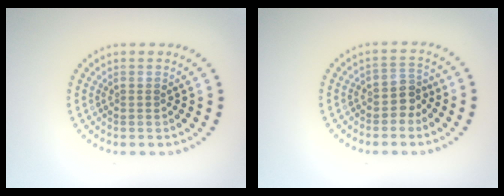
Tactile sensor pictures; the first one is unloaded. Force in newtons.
{"total": 2.0, "press": 1.6, "slide": 1.2}